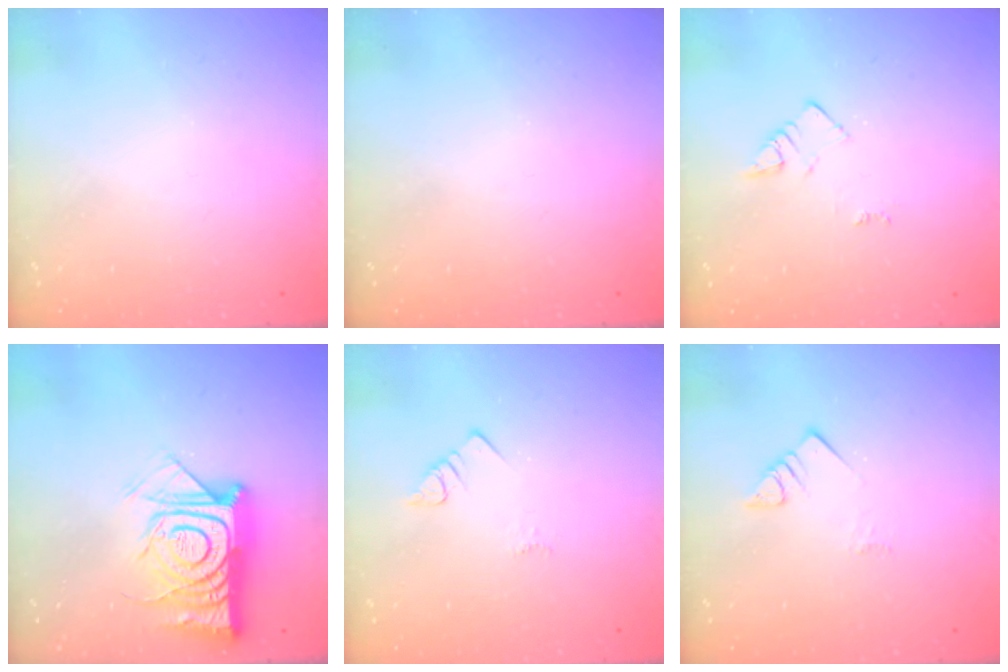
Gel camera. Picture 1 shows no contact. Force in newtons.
{"total": 0.0}
{"total": 3.1, "press": 3.1, "slide": 0.4}
{"total": 16.9, "press": 16.9, "slide": 1.2}
{"total": 2.0, "press": 2.0, "slide": 0.4}
{"total": 3.6, "press": 3.6, "slide": 0.6}